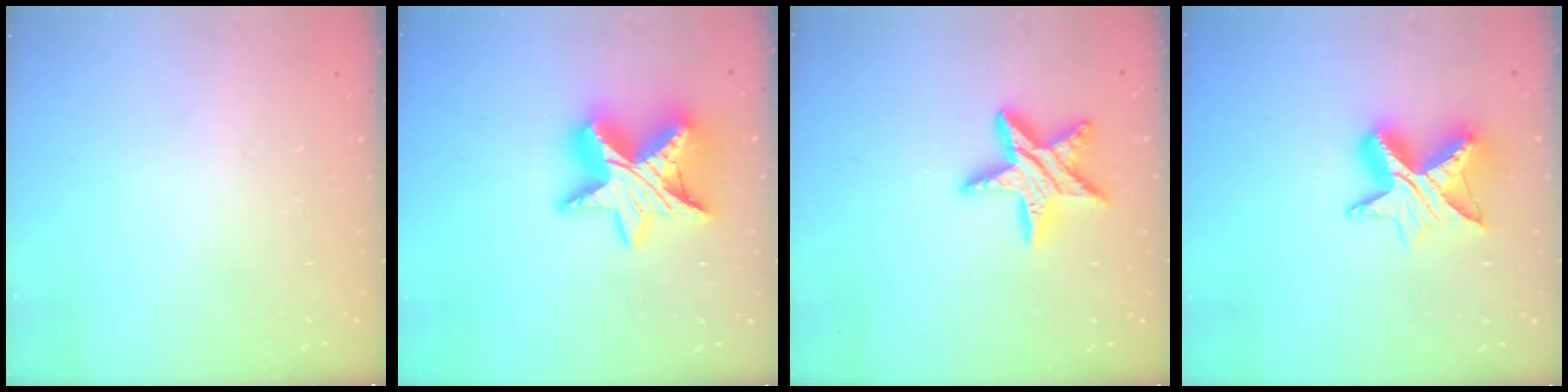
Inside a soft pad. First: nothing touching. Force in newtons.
{"total": 16.8, "press": 16.7, "slide": 1.7}
{"total": 13.2, "press": 13.2, "slide": 0.6}
{"total": 10.8, "press": 10.8, "slide": 0.7}